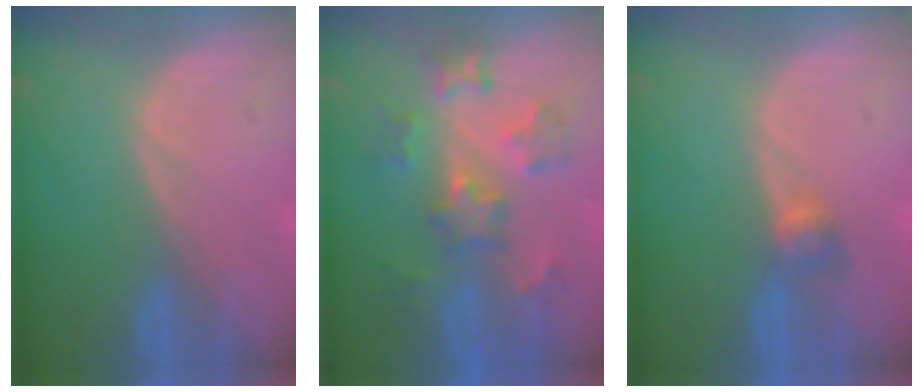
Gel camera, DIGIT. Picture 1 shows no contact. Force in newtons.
{"total": 7.2, "press": 7.2, "slide": 0.5}
{"total": 2.7, "press": 2.4, "slide": 1.2}